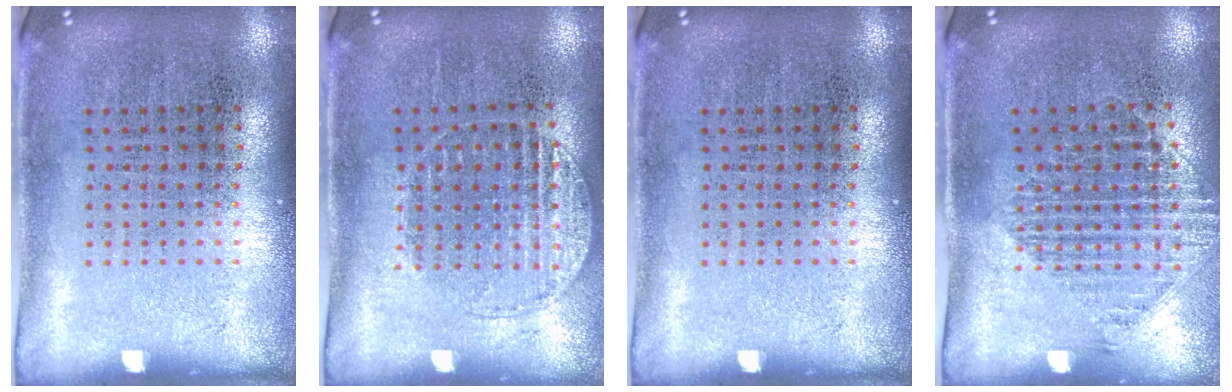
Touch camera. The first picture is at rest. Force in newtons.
{"total": 1.1, "press": 1.1, "slide": 0.2}
{"total": 0.0}
{"total": 1.4, "press": 1.2, "slide": 0.9}